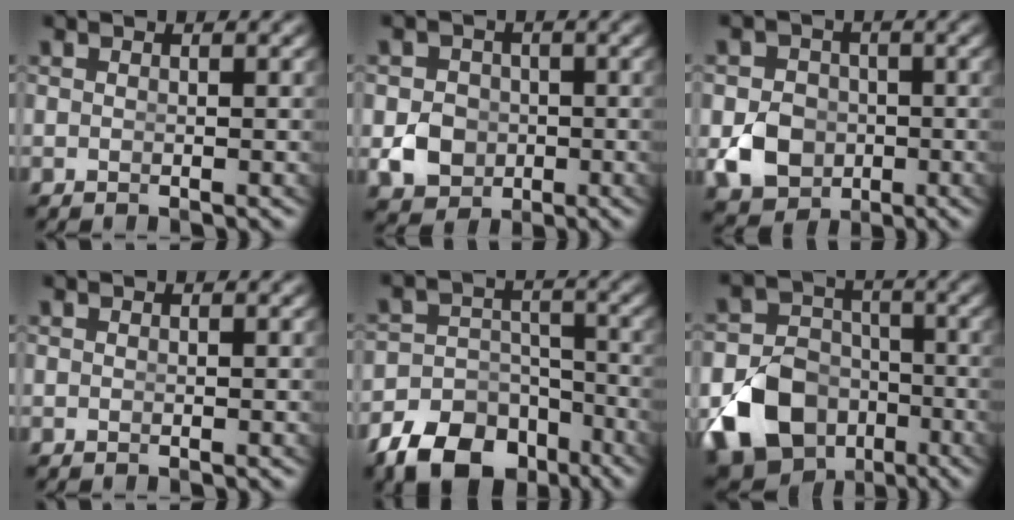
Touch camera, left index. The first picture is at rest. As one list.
[{"total": 4.1, "force": [-1.2, 3.5, 1.6], "torque": [-0.017, -0.018, -0.014]}, {"total": 5.5, "force": [-1.9, 4.7, 2.2], "torque": [-0.031, -0.028, -0.023]}, {"total": 0.0}, {"total": 9.4, "force": [-6.9, 5.5, 3.2], "torque": [-0.035, -0.029, -0.108]}, {"total": 14.7, "force": [-6.5, 12.2, 4.9], "torque": [-0.102, -0.057, -0.103]}]